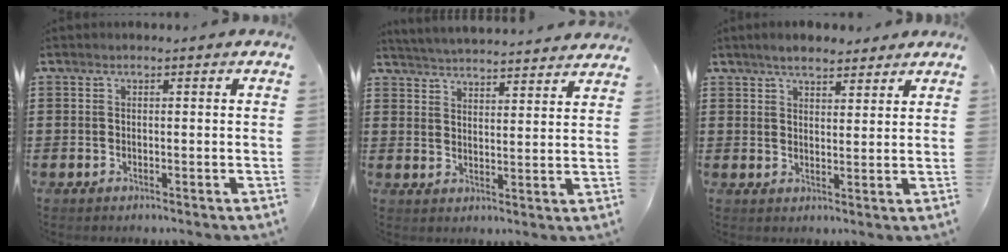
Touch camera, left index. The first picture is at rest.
{"total": 4.2, "force": [4.1, -0.5, -0.1], "torque": [-0.016, -0.028, 0.072]}
{"total": 4.2, "force": [3.7, 1.4, 1.5], "torque": [-0.037, 0.001, 0.069]}